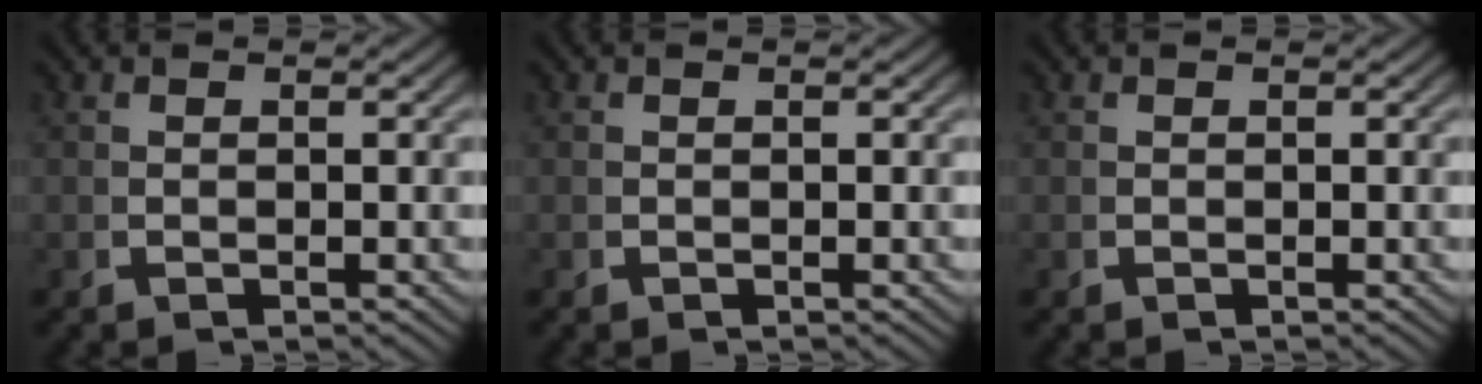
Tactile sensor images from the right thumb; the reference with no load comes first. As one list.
[{"total": 0.0}, {"total": 0.0}]